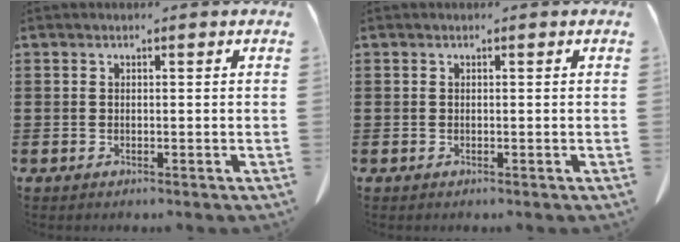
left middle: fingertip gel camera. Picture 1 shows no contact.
{"total": 0.0}